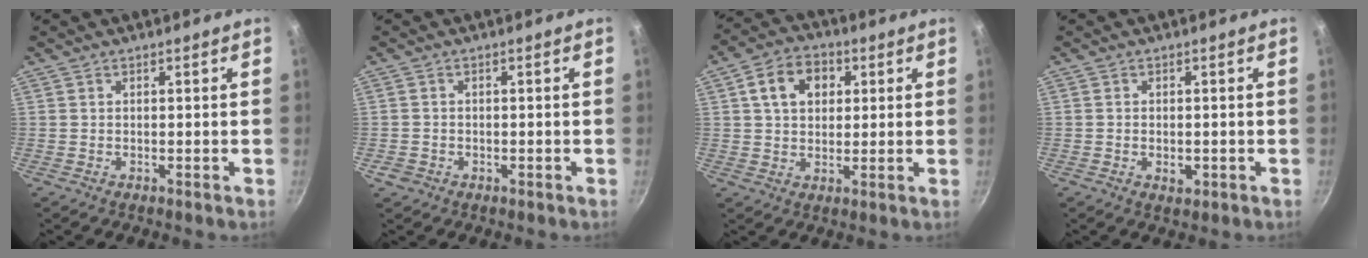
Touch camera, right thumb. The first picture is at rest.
{"total": 2.2, "force": [-0.9, 1.8, 0.9], "torque": [-0.015, 0.004, -0.013]}
{"total": 9.4, "force": [2.8, 7.0, 5.6], "torque": [-0.071, 0.009, 0.036]}
{"total": 2.4, "force": [-0.6, 1.5, 1.7], "torque": [-0.026, -0.004, -0.008]}